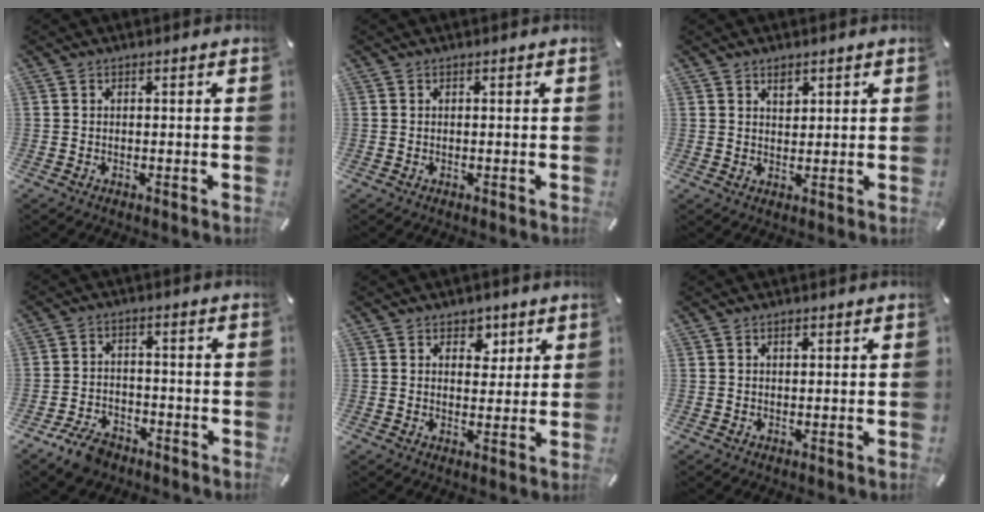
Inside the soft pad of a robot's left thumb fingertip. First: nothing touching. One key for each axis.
{"total": 0.0}
{"total": 2.4, "fx": 1.5, "fy": 1.6, "fz": 1.0, "tx": 0.002, "ty": -0.009, "tz": 0.023}
{"total": 6.4, "fx": -4.7, "fy": 3.7, "fz": 2.5, "tx": -0.051, "ty": 0.027, "tz": -0.089}
{"total": 4.2, "fx": 2.1, "fy": 3.4, "fz": 1.3, "tx": 0.004, "ty": -0.011, "tz": 0.029}
{"total": 0.8, "fx": 0.4, "fy": 0.5, "fz": 0.5, "tx": -0.010, "ty": 0.001, "tz": 0.008}